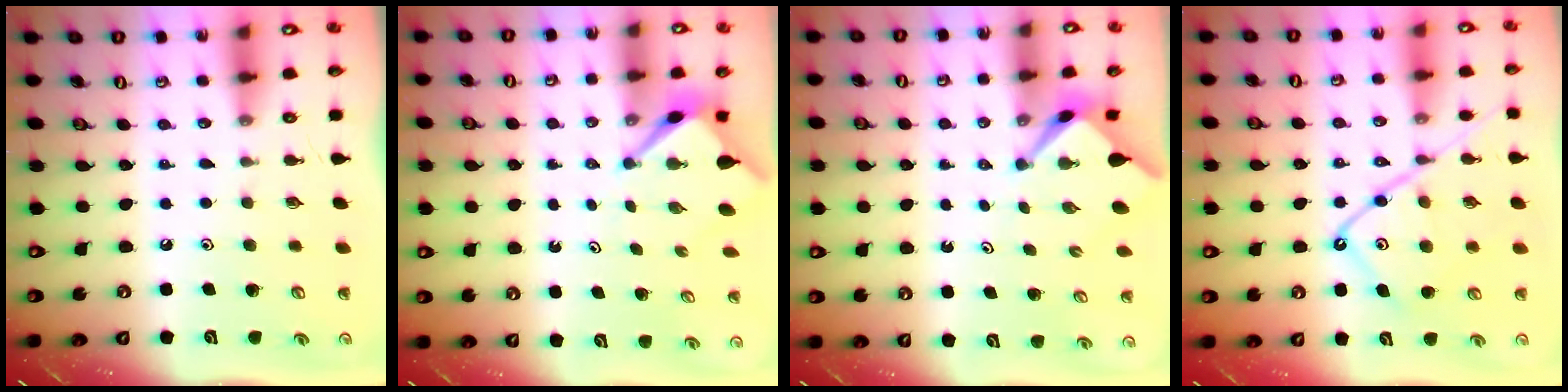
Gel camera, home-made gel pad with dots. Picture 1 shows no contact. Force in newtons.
{"total": 3.1, "press": 3.1, "slide": 0.2}
{"total": 2.2, "press": 2.2, "slide": 0.2}
{"total": 13.7, "press": 13.6, "slide": 1.3}